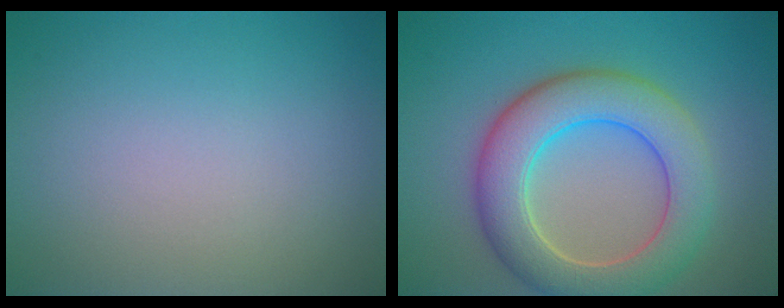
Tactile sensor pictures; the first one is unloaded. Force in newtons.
{"total": 7.8, "press": 7.8, "slide": 0.7}